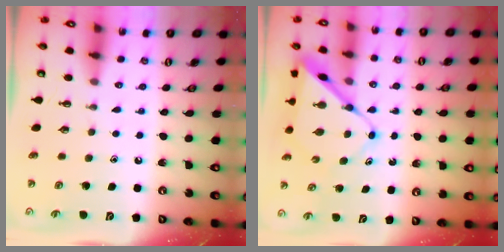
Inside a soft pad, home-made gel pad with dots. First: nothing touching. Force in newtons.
{"total": 8.5, "press": 8.5, "slide": 0.7}